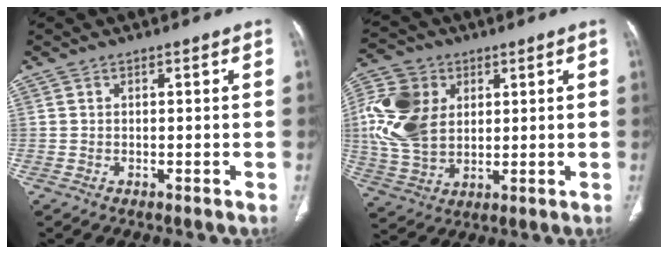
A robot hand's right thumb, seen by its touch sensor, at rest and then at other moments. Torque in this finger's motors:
{"motor_torque": [0.13, 0.21, 0.12, 0.16, 0.38]}